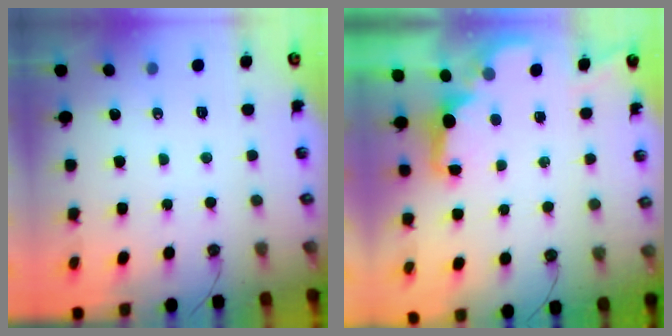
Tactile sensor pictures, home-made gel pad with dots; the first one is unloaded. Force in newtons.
{"total": 2.1, "press": 1.9, "slide": 0.8}